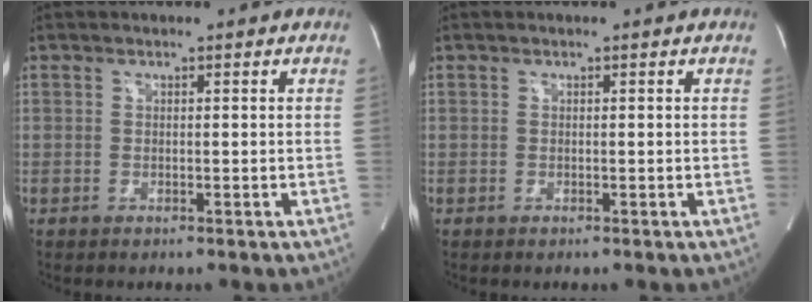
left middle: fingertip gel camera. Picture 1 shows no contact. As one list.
[{"total": 0.0}]